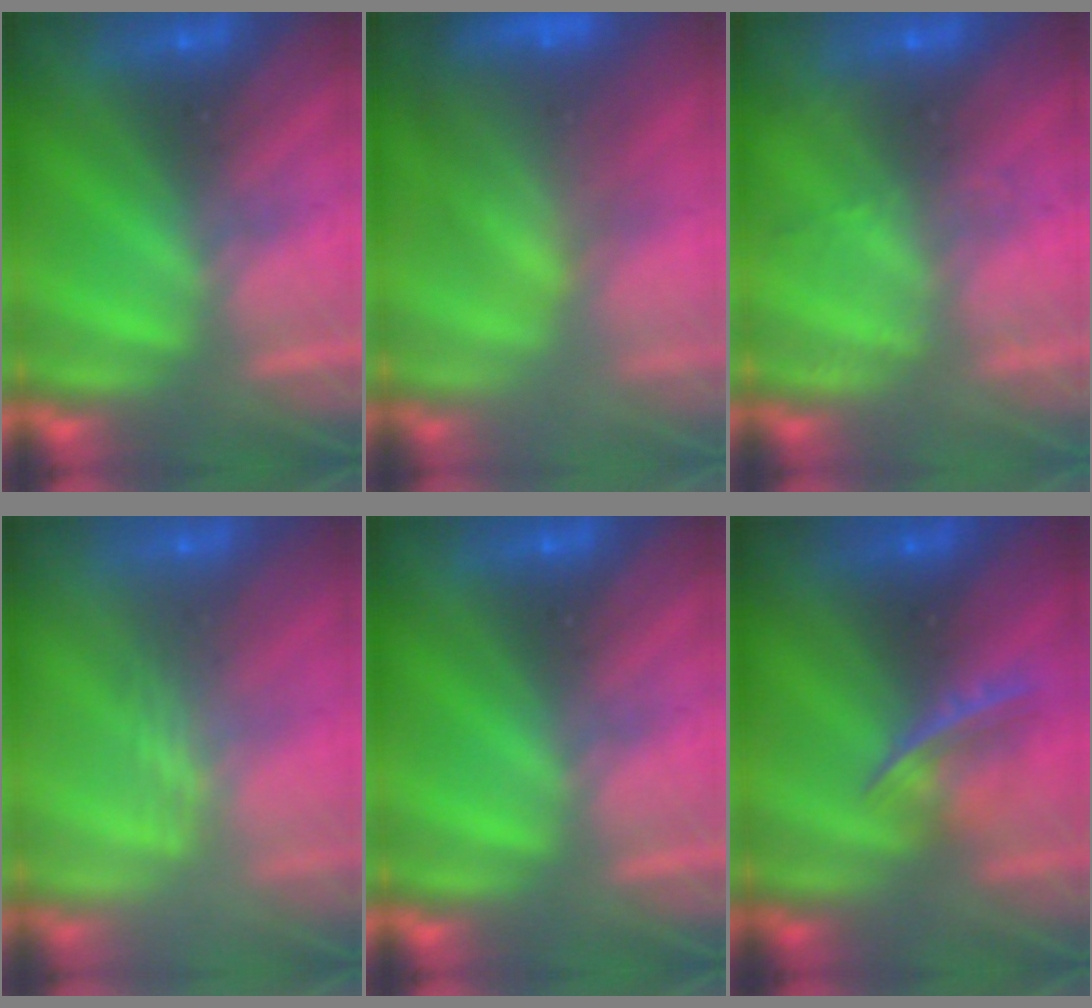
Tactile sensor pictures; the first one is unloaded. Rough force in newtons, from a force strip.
{"total": 7.3}
{"total": 2.0}
{"total": 2.4}
{"total": 0.0}
{"total": 4.6}